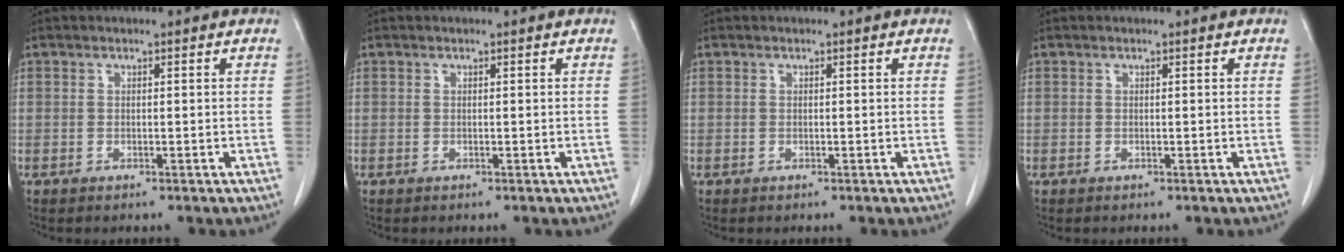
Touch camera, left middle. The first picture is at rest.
{"total": 0.0}
{"total": 0.0}
{"total": 0.0}